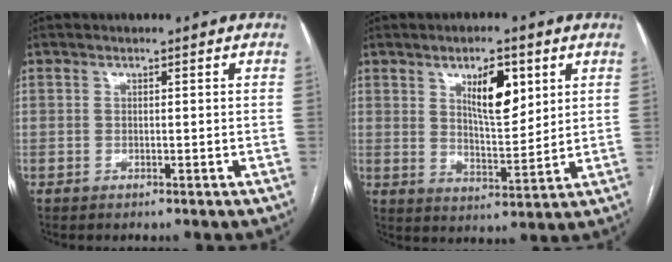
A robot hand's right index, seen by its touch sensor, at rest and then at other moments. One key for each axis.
{"total": 8.4, "fx": 3.7, "fy": 2.8, "fz": 7.0, "tx": -0.117, "ty": 0.001, "tz": 0.067}